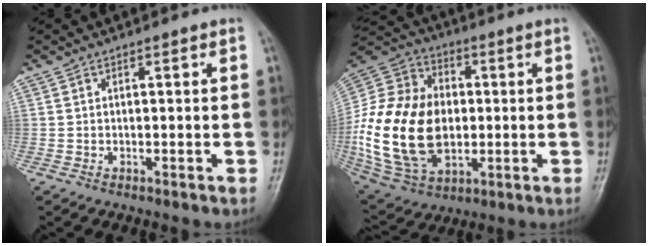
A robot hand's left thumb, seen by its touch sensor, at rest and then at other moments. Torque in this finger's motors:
{"motor_torque": [-0.35, 1.95, 2.11, 0.65, 0.26]}